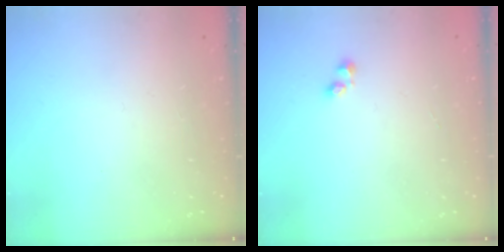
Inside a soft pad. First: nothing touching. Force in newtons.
{"total": 1.1, "press": 0.9, "slide": 0.7}